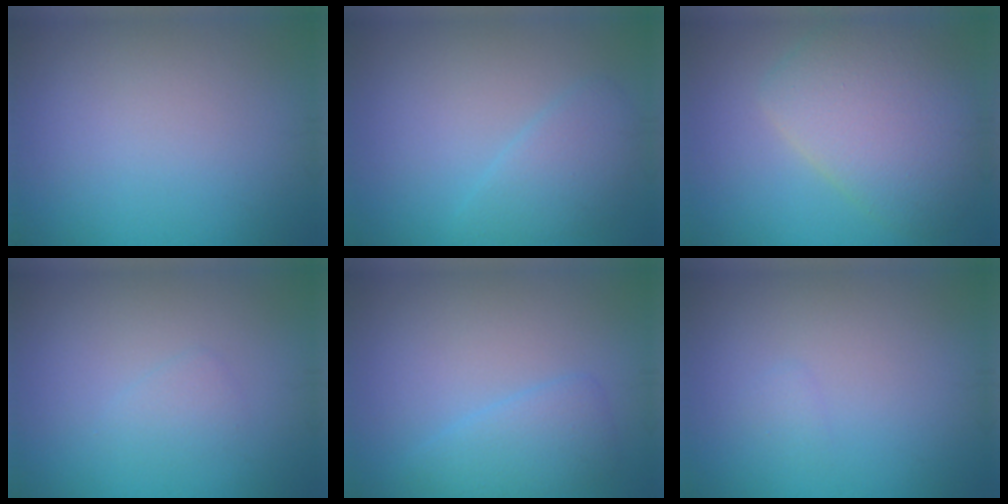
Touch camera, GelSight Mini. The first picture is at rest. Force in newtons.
{"total": 2.7, "press": 2.7, "slide": 0.1}
{"total": 7.2, "press": 7.1, "slide": 0.3}
{"total": 1.1, "press": 1.1, "slide": 0.1}
{"total": 2.6, "press": 2.6, "slide": 0.1}
{"total": 0.5, "press": 0.5, "slide": 0.0}